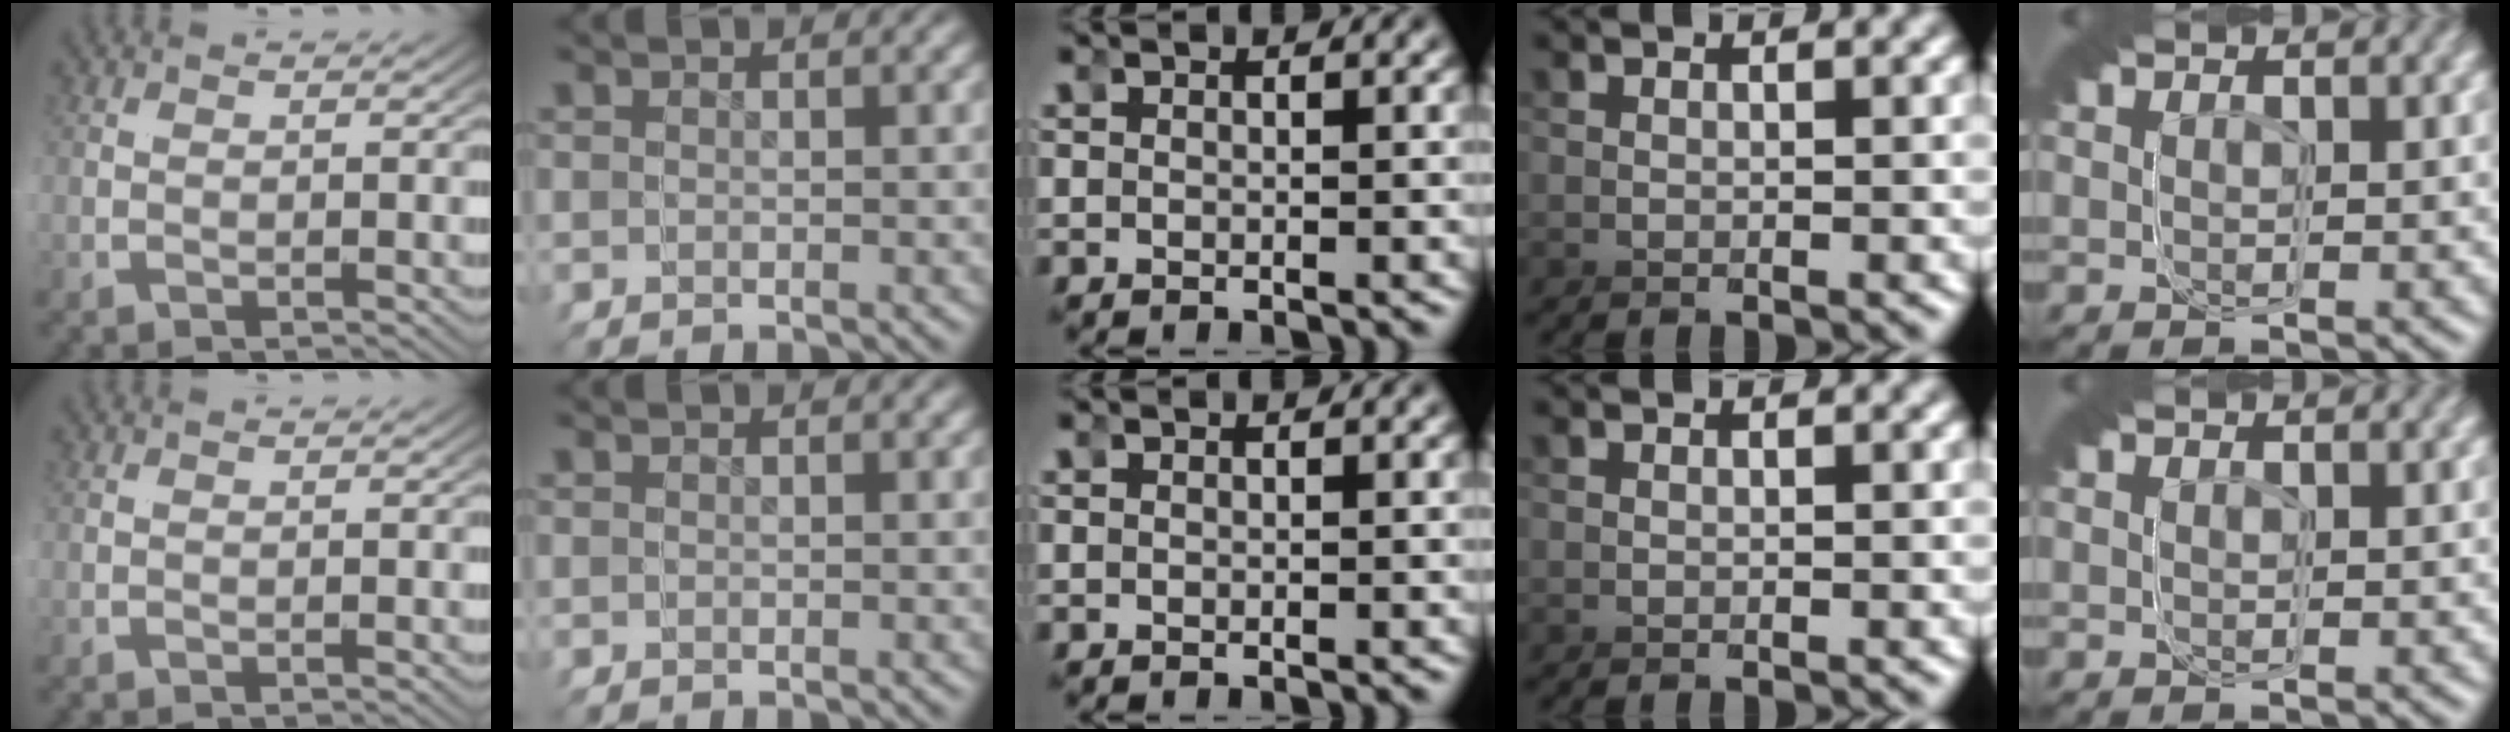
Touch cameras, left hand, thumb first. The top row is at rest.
{}